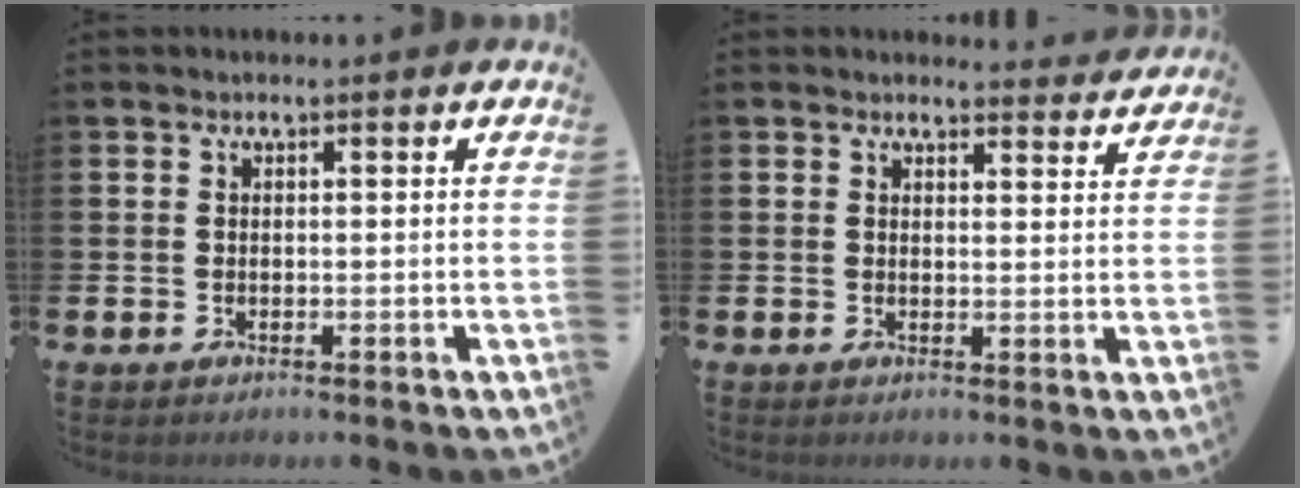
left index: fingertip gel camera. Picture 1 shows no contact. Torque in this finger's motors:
{"motor_torque": [0.61, -0.97, 0.11, -0.02]}